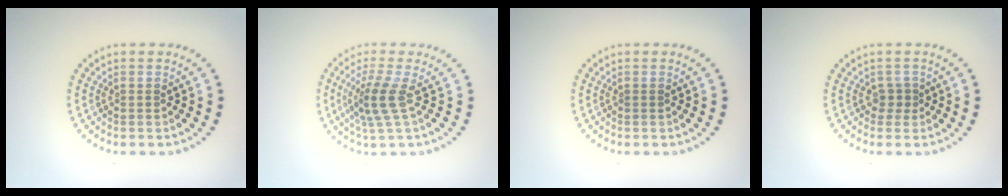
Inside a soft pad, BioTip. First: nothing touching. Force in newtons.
{"total": 3.1, "press": 2.5, "slide": 1.9}
{"total": 0.0}
{"total": 1.2, "press": 0.9, "slide": 0.8}